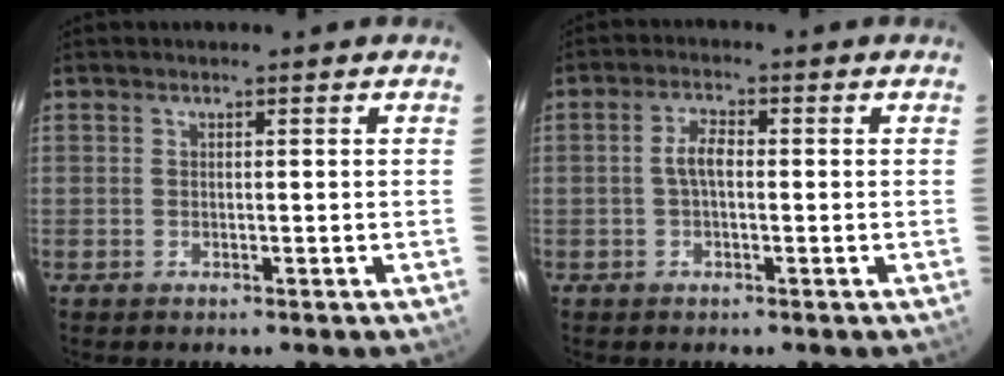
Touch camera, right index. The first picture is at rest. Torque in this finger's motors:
{"motor_torque": [0.26, -0.09, 0.14, 0.08]}